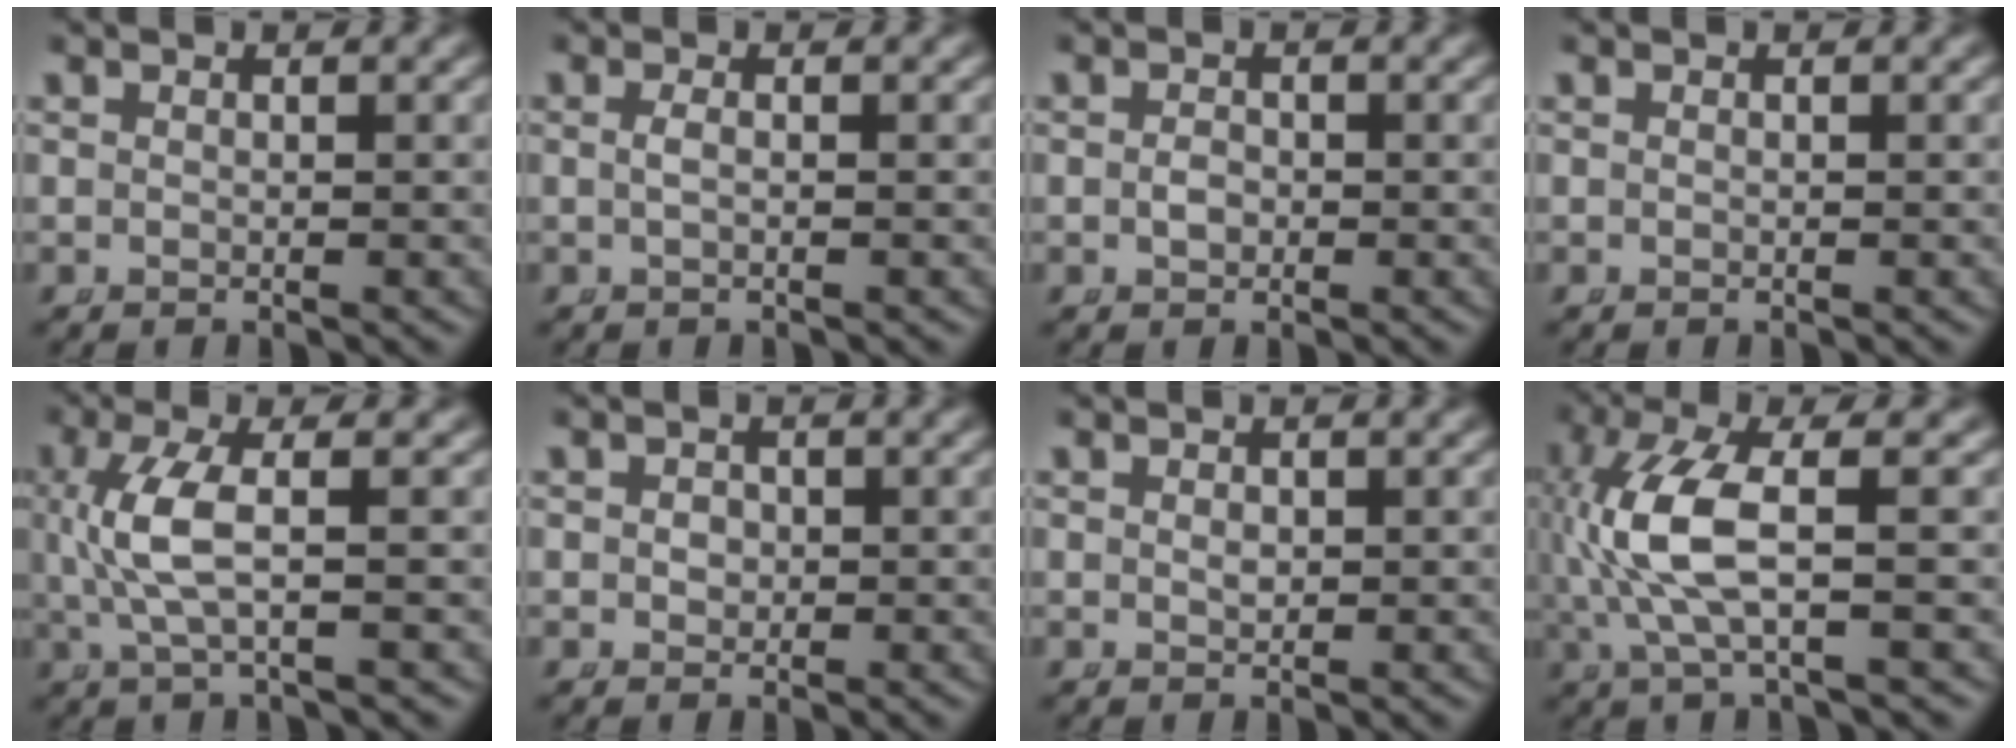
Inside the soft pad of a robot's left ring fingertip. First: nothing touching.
{"total": 0.8, "force": [-0.4, -0.4, 0.6], "torque": [-0.019, -0.008, -0.001]}
{"total": 0.8, "force": [-0.5, 0.5, 0.5], "torque": [-0.016, -0.008, -0.001]}
{"total": 0.0}
{"total": 4.5, "force": [0.2, 1.1, 4.4], "torque": [-0.103, 0.001, 0.011]}
{"total": 1.0, "force": [0.0, 0.9, 0.4], "torque": [-0.009, -0.008, 0.004]}
{"total": 0.5, "force": [0.0, 0.3, 0.4], "torque": [-0.011, -0.010, 0.007]}
{"total": 6.0, "force": [0.2, 1.8, 5.8], "torque": [-0.139, -0.001, 0.012]}